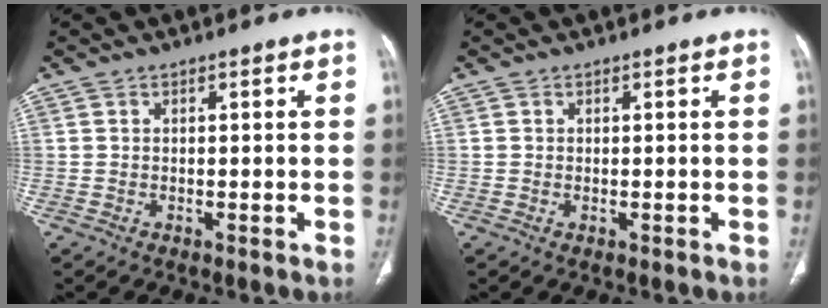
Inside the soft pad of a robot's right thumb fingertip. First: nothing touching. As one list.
[{"total": 0.0}]